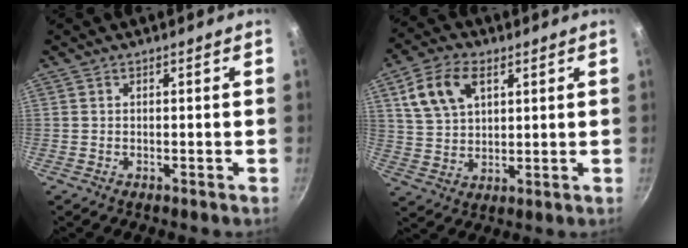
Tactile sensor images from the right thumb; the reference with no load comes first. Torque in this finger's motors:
{"motor_torque": [-0.35, 0.23, -0.21, 0.29, 0.12]}